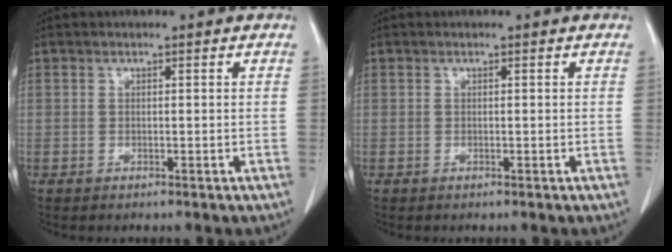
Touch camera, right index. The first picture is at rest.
{"total": 0.0}